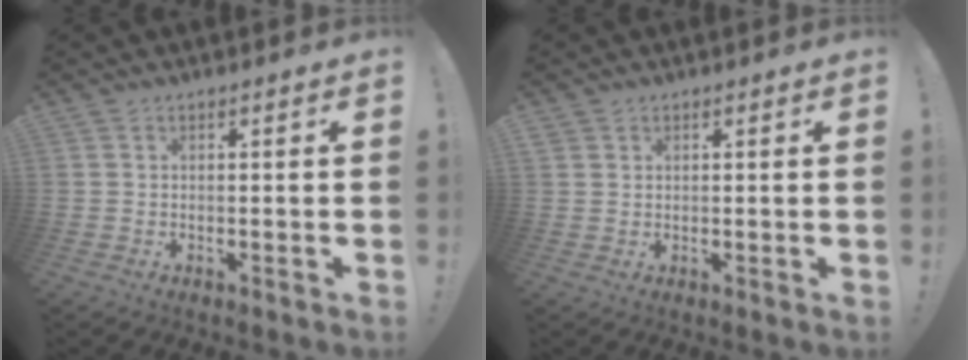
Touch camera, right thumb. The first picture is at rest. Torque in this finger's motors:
{"motor_torque": [0.57, 1.33, 0.55, 0.35, 0.22]}